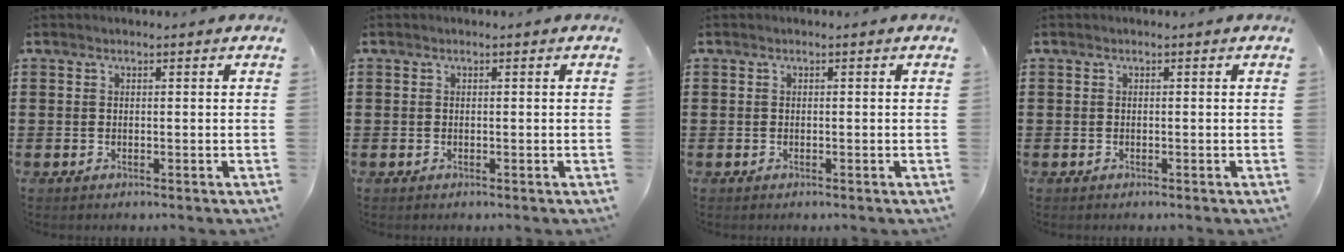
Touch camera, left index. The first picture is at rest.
{"total": 0.0}
{"total": 0.0}
{"total": 0.0}